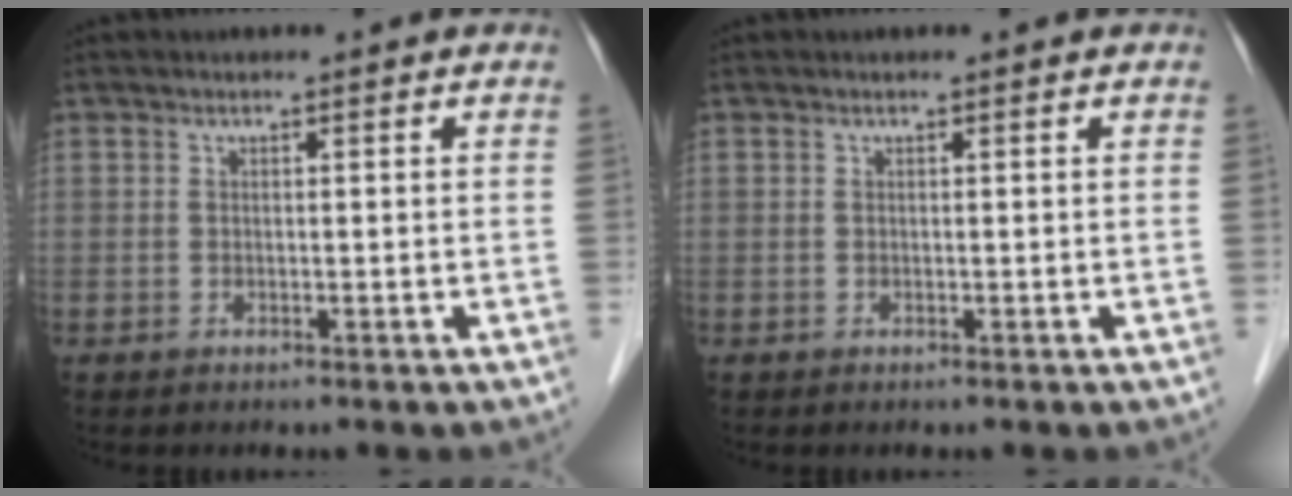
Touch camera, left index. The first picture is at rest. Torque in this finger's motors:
{"motor_torque": [-0.02, 0.02, 0.00, 0.00]}